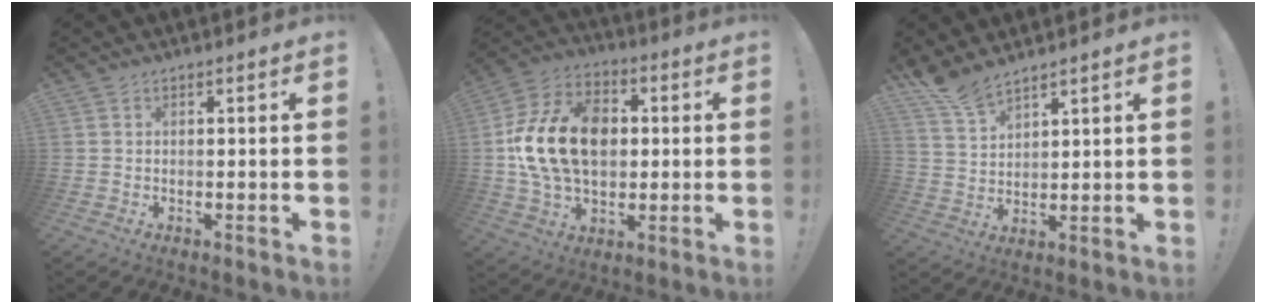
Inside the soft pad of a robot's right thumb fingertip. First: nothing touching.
{"total": 21.3, "force": [2.1, 15.1, 14.8], "torque": [-0.251, 0.009, 0.047]}
{"total": 7.2, "force": [6.5, 1.7, 2.7], "torque": [-0.055, -0.041, 0.122]}